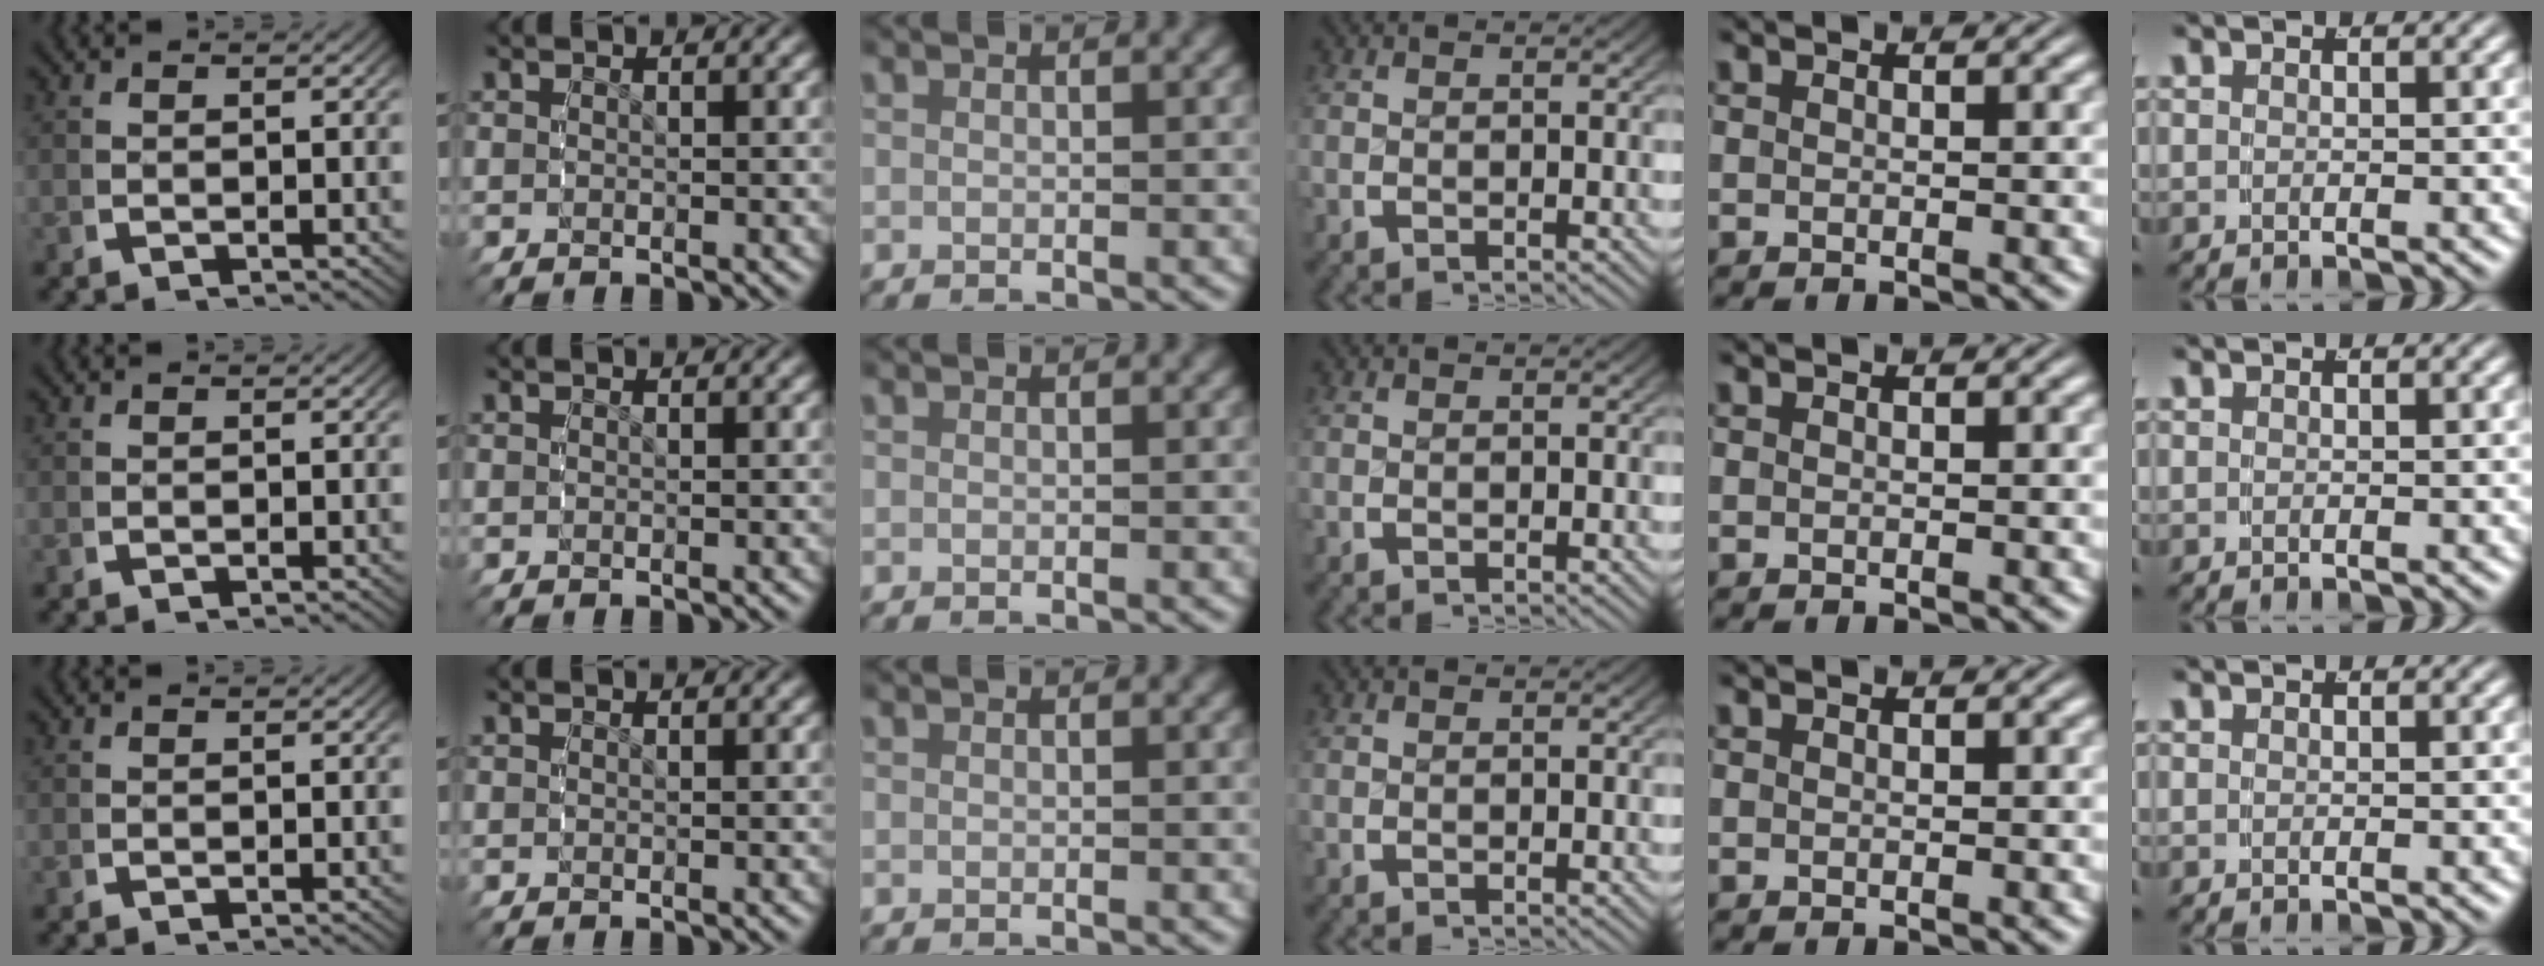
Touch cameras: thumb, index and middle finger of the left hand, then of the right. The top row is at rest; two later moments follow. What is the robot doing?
{"motion": "reach", "object": "shoes"}